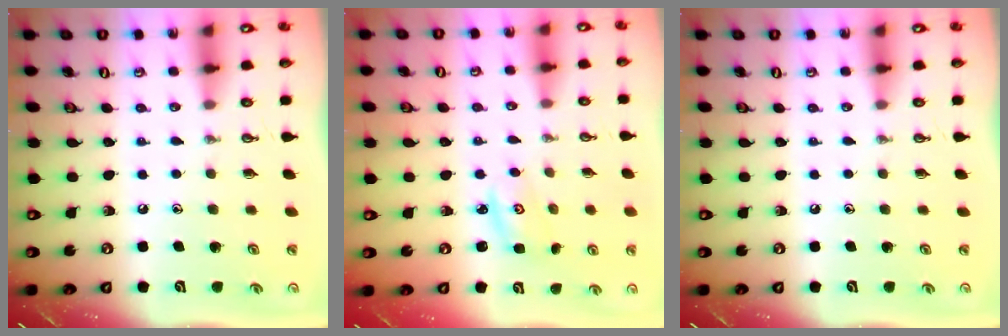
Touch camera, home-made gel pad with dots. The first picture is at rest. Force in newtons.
{"total": 2.7, "press": 2.7, "slide": 0.2}
{"total": 0.0}